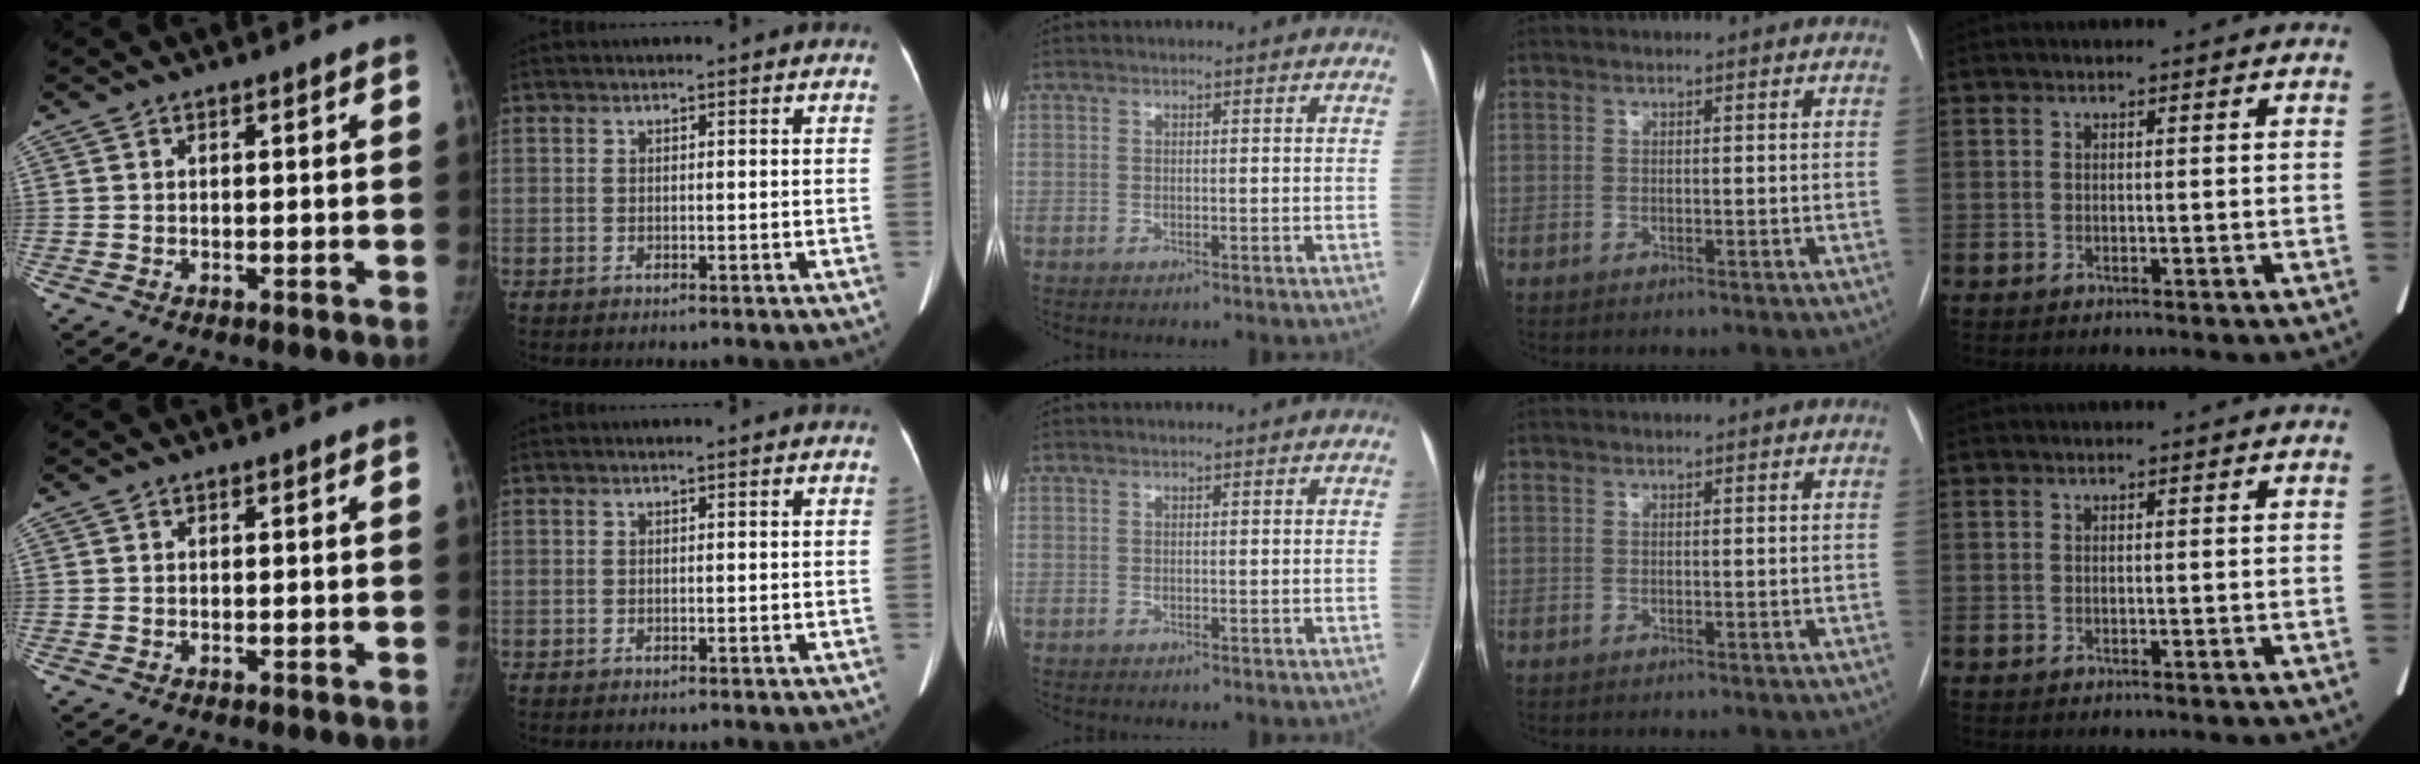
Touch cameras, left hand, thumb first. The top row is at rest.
{}